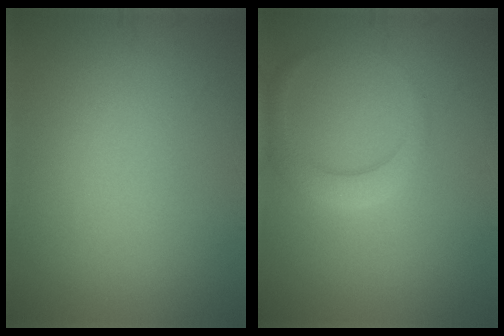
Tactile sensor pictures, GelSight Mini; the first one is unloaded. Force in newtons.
{"total": 2.9, "press": 2.9, "slide": 0.1}